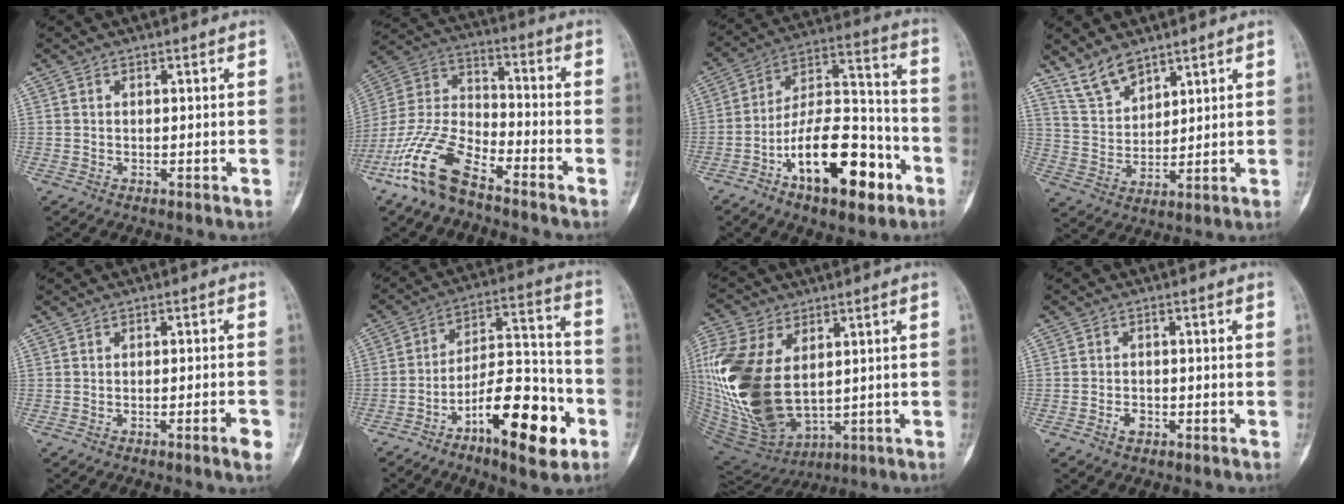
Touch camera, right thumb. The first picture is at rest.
{"total": 14.6, "force": [-9.8, 5.8, 9.2], "torque": [-0.190, 0.055, -0.202]}
{"total": 19.9, "force": [-9.3, 8.9, 15.2], "torque": [-0.225, 0.074, -0.151]}
{"total": 7.2, "force": [5.9, 3.1, 2.8], "torque": [-0.043, -0.033, 0.127]}
{"total": 3.3, "force": [-1.6, 0.2, 2.8], "torque": [-0.043, 0.006, -0.024]}
{"total": 18.4, "force": [-8.6, 6.8, 14.7], "torque": [-0.212, 0.065, -0.136]}
{"total": 22.8, "force": [2.7, 14.1, 17.7], "torque": [-0.387, -0.026, 0.067]}
{"total": 2.3, "force": [-1.2, 1.5, 1.2], "torque": [-0.016, 0.009, -0.022]}